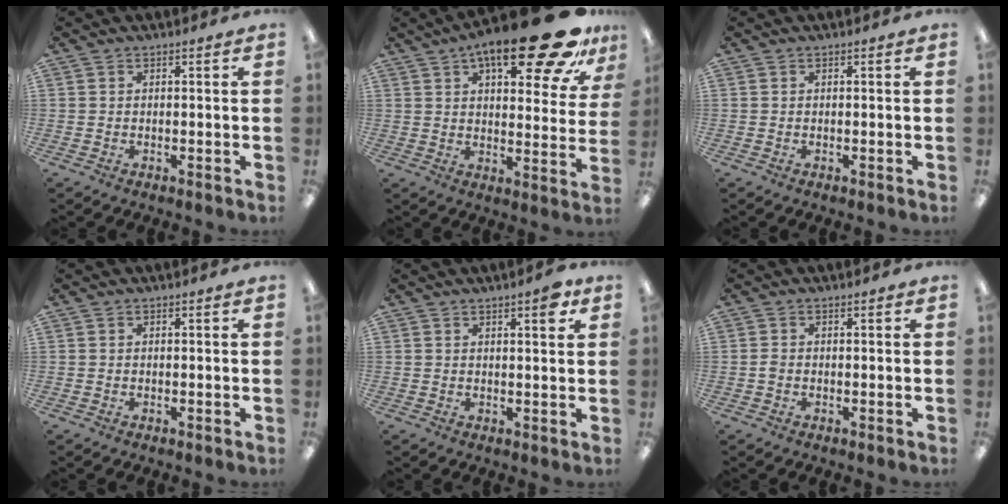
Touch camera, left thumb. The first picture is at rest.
{"total": 22.3, "force": [13.2, 7.4, 16.4], "torque": [-0.226, -0.069, 0.205]}
{"total": 0.0}
{"total": 0.0}
{"total": 3.6, "force": [2.4, 0.8, 2.6], "torque": [-0.032, -0.007, 0.035]}
{"total": 1.1, "force": [-0.2, 0.8, 0.8], "torque": [-0.015, 0.004, -0.005]}